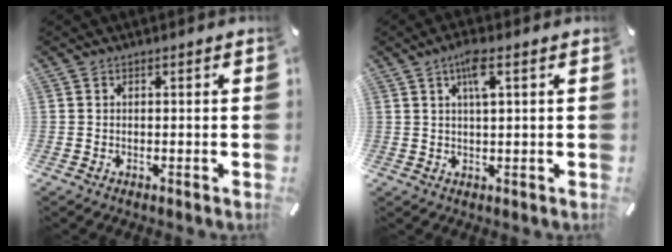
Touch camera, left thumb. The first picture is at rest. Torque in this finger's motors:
{"motor_torque": [1.19, 1.05, 0.63, -0.66, 0.04]}